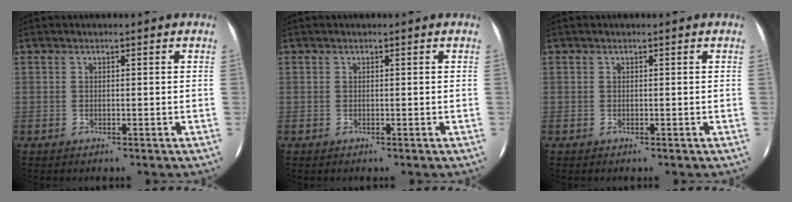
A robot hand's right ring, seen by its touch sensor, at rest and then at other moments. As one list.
[{"total": 0.0}, {"total": 0.0}]